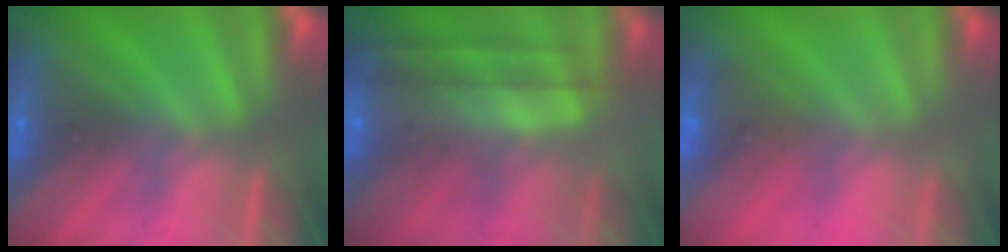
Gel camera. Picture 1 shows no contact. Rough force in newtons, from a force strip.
{"total": 7.7}
{"total": 5.1}